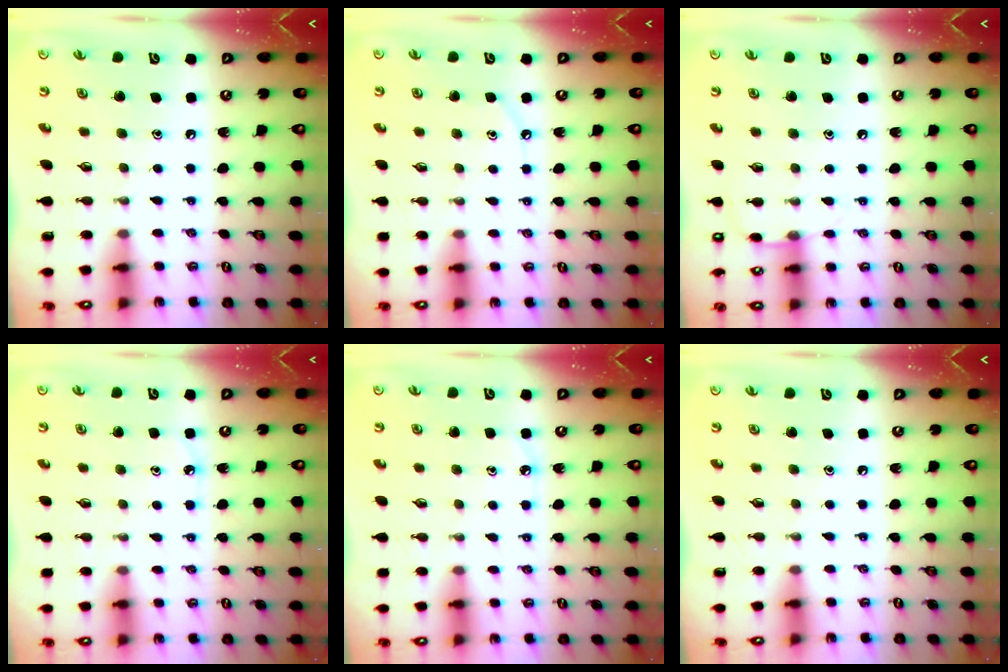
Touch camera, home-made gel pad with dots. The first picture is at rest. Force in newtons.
{"total": 3.4, "press": 3.3, "slide": 0.3}
{"total": 6.0, "press": 5.9, "slide": 0.7}
{"total": 3.9, "press": 3.8, "slide": 0.5}
{"total": 3.6, "press": 3.5, "slide": 0.5}
{"total": 0.0}